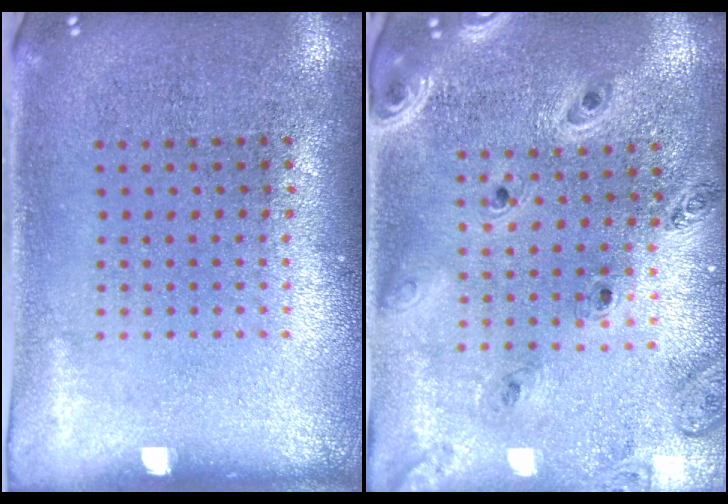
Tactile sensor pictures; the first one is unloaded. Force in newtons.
{"total": 1.4, "press": 1.3, "slide": 0.2}